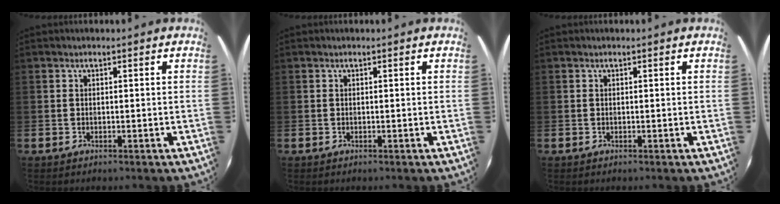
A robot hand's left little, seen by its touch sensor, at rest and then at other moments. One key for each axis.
{"total": 0.0}
{"total": 0.0}